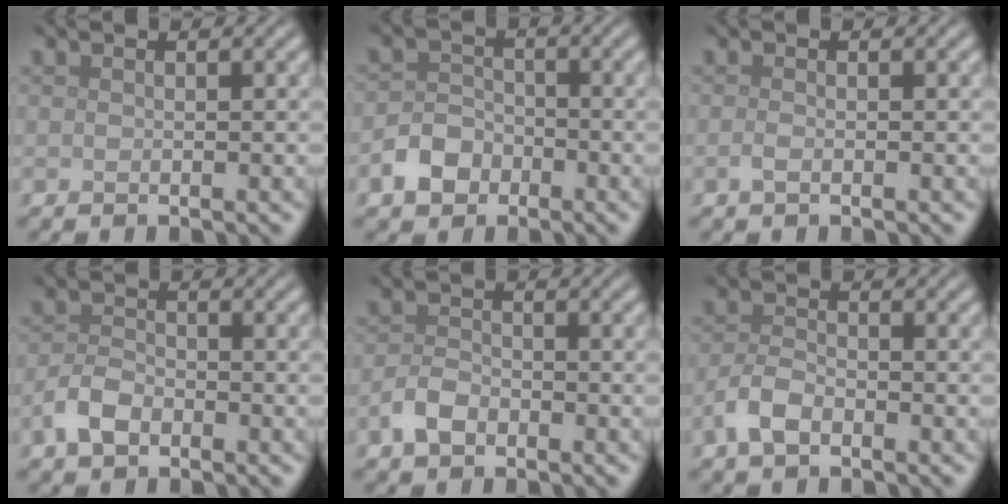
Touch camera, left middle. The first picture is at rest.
{"total": 3.1, "force": [-1.8, 2.3, 1.2], "torque": [-0.021, 0.005, -0.039]}
{"total": 0.8, "force": [-0.4, 0.3, 0.6], "torque": [-0.015, -0.002, -0.008]}
{"total": 2.7, "force": [-1.6, 1.5, 1.5], "torque": [-0.030, 0.004, -0.037]}
{"total": 2.2, "force": [-1.4, 1.3, 1.2], "torque": [-0.023, 0.003, -0.032]}
{"total": 2.6, "force": [-1.6, 1.2, 1.6], "torque": [-0.036, 0.003, -0.038]}